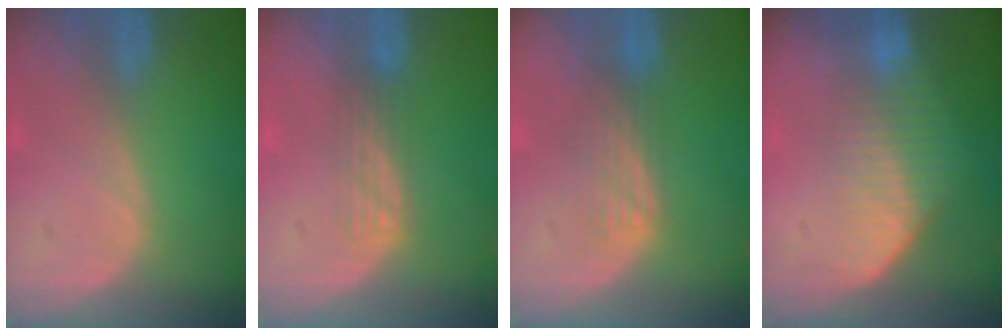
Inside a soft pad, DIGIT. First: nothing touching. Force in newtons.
{"total": 2.8, "press": 2.5, "slide": 1.3}
{"total": 4.0, "press": 3.5, "slide": 2.1}
{"total": 7.4, "press": 6.4, "slide": 3.8}